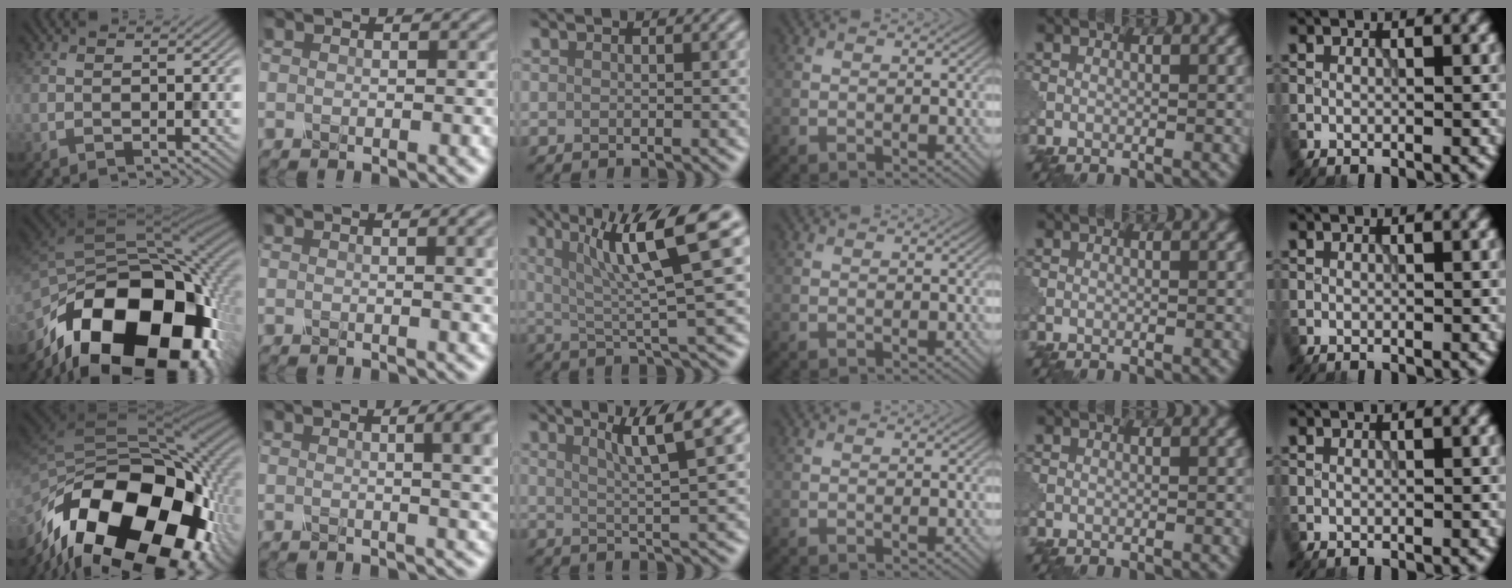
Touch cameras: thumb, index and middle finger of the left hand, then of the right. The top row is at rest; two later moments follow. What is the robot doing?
{"motion": "shake", "object": "salt shaker"}